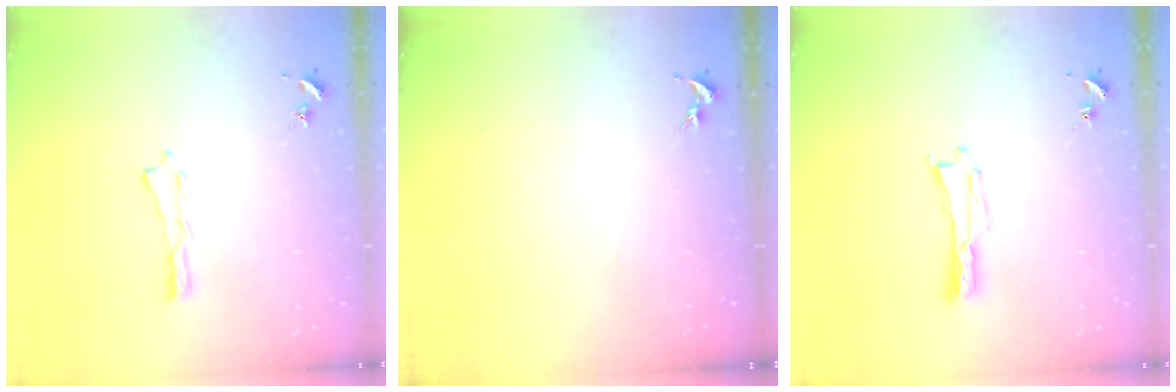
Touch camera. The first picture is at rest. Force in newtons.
{"total": 0.0}
{"total": 0.0}